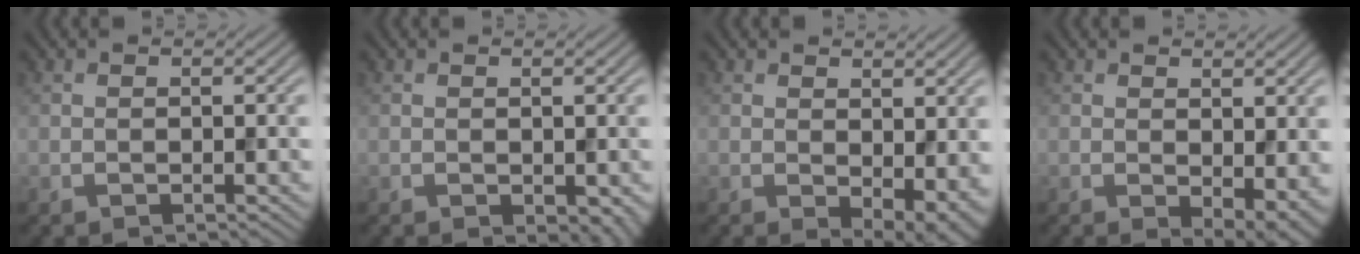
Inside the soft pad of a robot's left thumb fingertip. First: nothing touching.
{"total": 1.7, "force": [-0.4, 1.0, 1.3], "torque": [-0.020, -0.010, 0.000]}
{"total": 5.4, "force": [-0.2, 3.0, 4.4], "torque": [-0.067, -0.019, 0.010]}
{"total": 4.6, "force": [-0.2, 2.4, 3.9], "torque": [-0.058, -0.014, 0.006]}